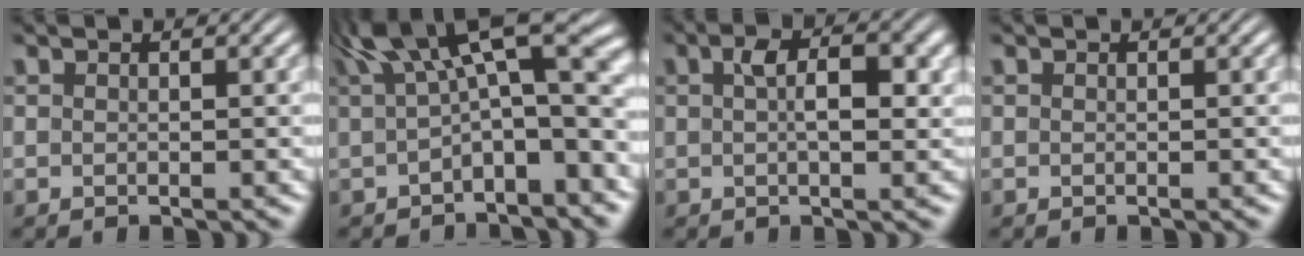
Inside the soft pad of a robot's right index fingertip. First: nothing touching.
{"total": 8.8, "force": [1.5, 4.1, 7.6], "torque": [-0.103, 0.003, 0.024]}
{"total": 4.0, "force": [0.6, 1.5, 3.7], "torque": [-0.048, 0.005, 0.003]}
{"total": 0.0}